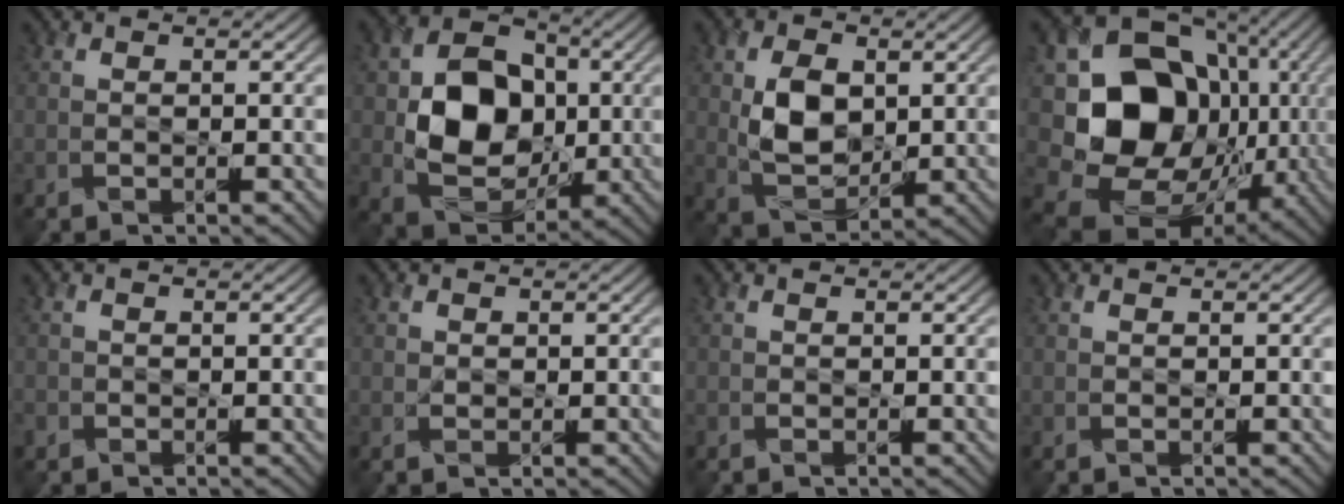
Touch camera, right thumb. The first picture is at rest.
{"total": 11.7, "force": [0.0, 9.0, 7.6], "torque": [-0.144, -0.002, 0.001]}
{"total": 7.4, "force": [1.1, 4.9, 5.4], "torque": [-0.113, -0.004, 0.027]}
{"total": 18.6, "force": [-0.5, 15.2, 10.6], "torque": [-0.219, -0.040, 0.013]}
{"total": 1.0, "force": [-0.7, 0.7, 0.1], "torque": [-0.002, -0.004, -0.017]}
{"total": 0.6, "force": [0.2, 0.6, 0.2], "torque": [-0.004, -0.003, 0.002]}
{"total": 0.0}
{"total": 0.0}